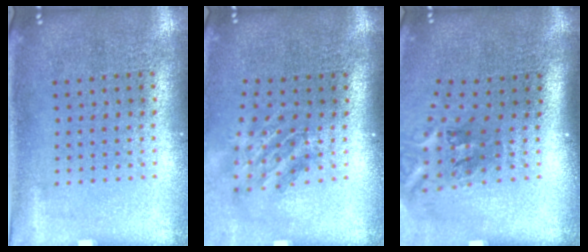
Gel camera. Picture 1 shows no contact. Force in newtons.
{"total": 1.8, "press": 1.3, "slide": 1.3}
{"total": 2.3, "press": 1.3, "slide": 1.8}